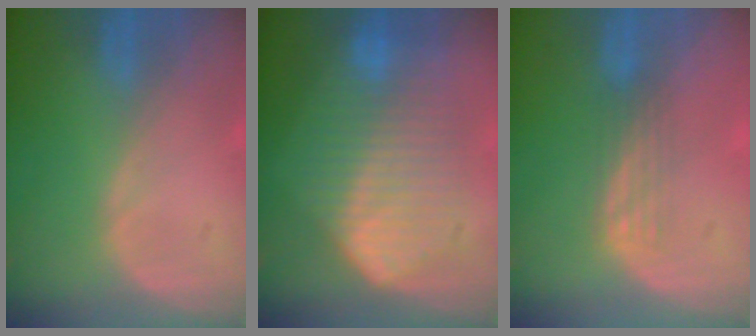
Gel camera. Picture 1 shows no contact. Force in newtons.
{"total": 10.3, "press": 10.3, "slide": 0.4}
{"total": 2.9, "press": 2.5, "slide": 1.5}